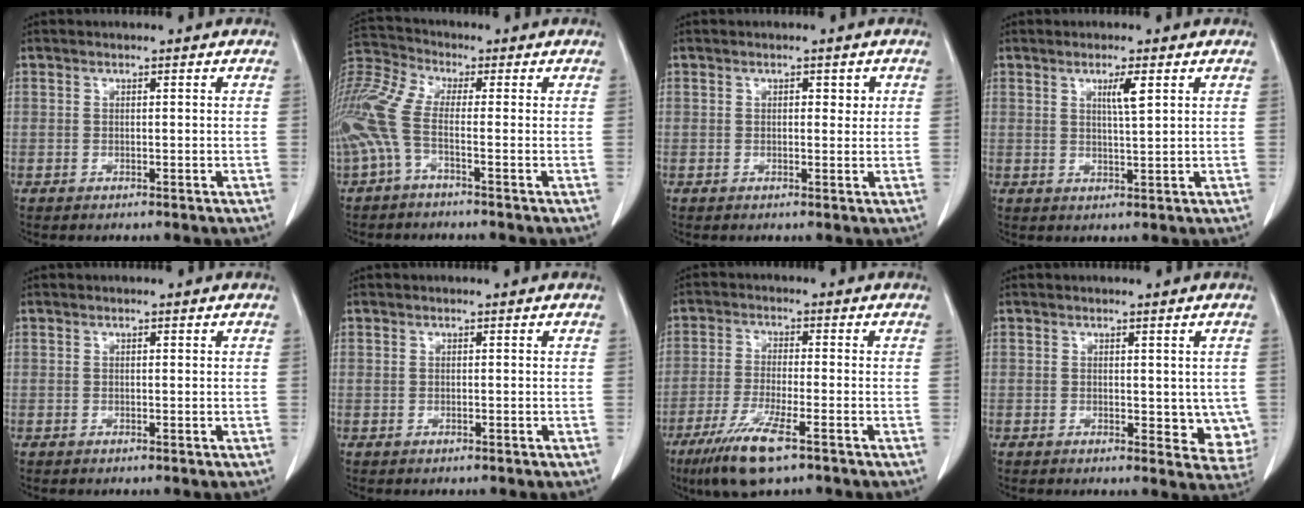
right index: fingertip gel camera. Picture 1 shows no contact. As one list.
[{"total": 10.5, "force": [-2.8, 2.3, 9.8], "torque": [-0.247, 0.023, -0.065]}, {"total": 1.8, "force": [0.5, 1.0, 1.4], "torque": [-0.016, 0.002, 0.005]}, {"total": 3.2, "force": [1.4, 0.0, 2.9], "torque": [-0.051, -0.004, 0.025]}, {"total": 0.0}, {"total": 0.0}, {"total": 8.4, "force": [-5.0, 0.9, 6.7], "torque": [-0.132, -0.021, -0.088]}, {"total": 6.1, "force": [0.1, 3.3, 5.2], "torque": [-0.041, -0.012, 0.006]}]